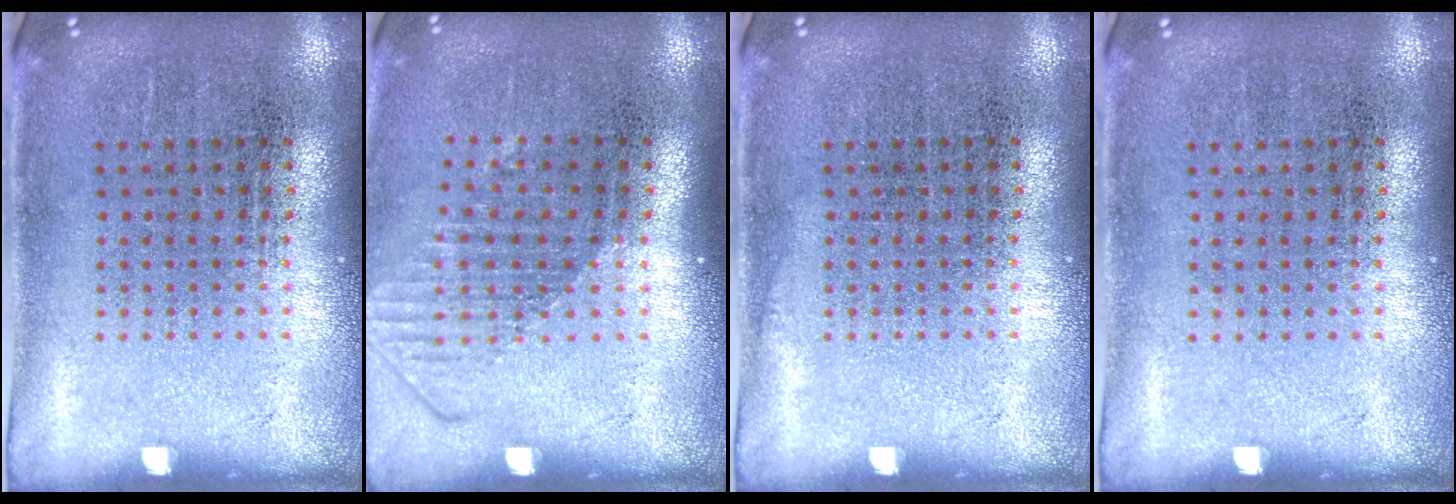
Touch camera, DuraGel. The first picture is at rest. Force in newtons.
{"total": 1.6, "press": 1.2, "slide": 1.0}
{"total": 0.0}
{"total": 0.0}